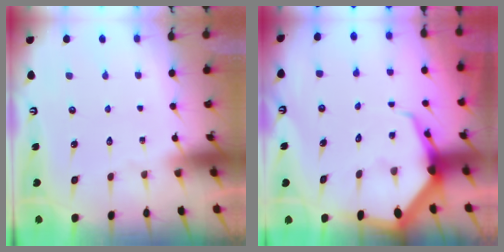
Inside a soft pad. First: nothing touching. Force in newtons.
{"total": 7.2, "press": 7.1, "slide": 0.8}